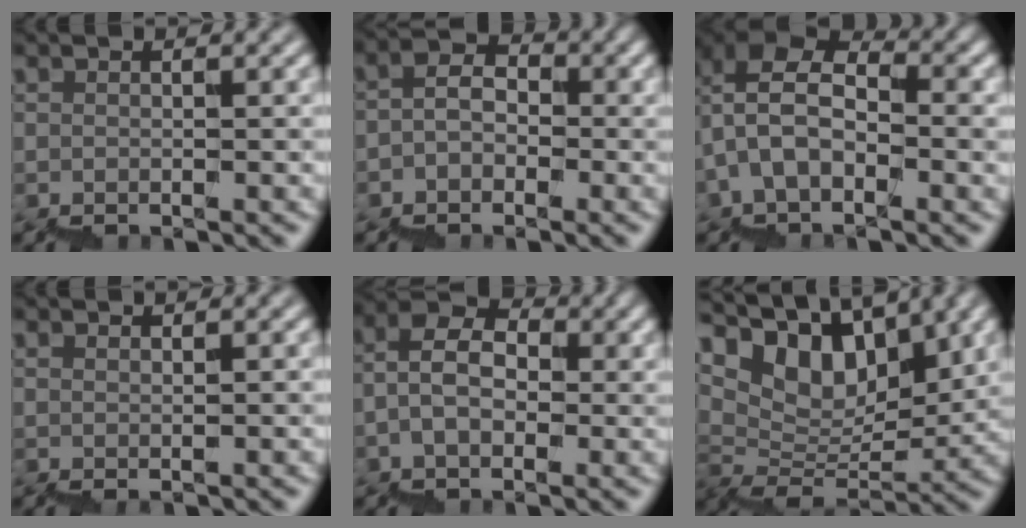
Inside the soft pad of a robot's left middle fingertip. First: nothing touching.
{"total": 2.0, "force": [-0.5, 1.6, 1.1], "torque": [-0.023, 0.019, -0.017]}
{"total": 7.2, "force": [-0.4, 4.7, 5.5], "torque": [-0.097, 0.031, -0.012]}
{"total": 0.6, "force": [0.4, 0.2, 0.3], "torque": [0.005, -0.001, 0.010]}
{"total": 3.5, "force": [0.0, 2.3, 2.6], "torque": [-0.054, 0.031, -0.009]}
{"total": 8.7, "force": [7.4, 3.2, 3.1], "torque": [-0.067, 0.017, 0.123]}